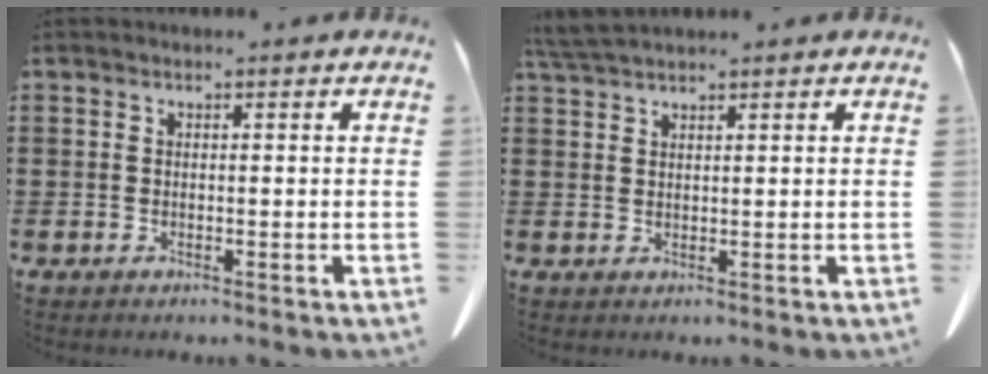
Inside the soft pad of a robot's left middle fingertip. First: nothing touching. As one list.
[{"total": 3.1, "force": [2.8, 0.2, 1.4], "torque": [-0.035, -0.001, 0.054]}]